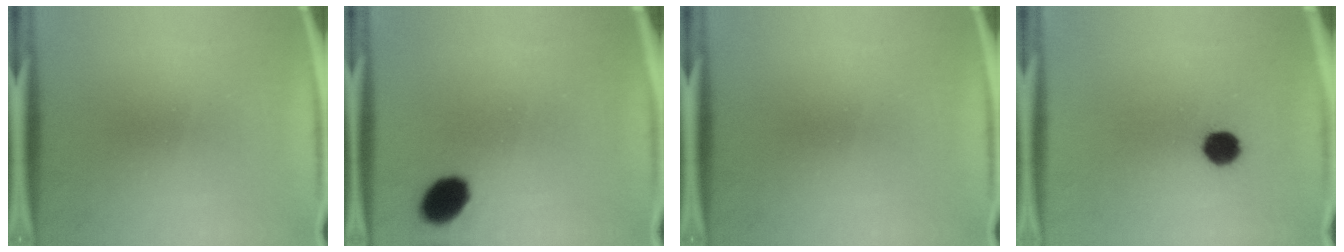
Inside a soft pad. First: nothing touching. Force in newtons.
{"total": 7.3}
{"total": 0.0}
{"total": 4.9}